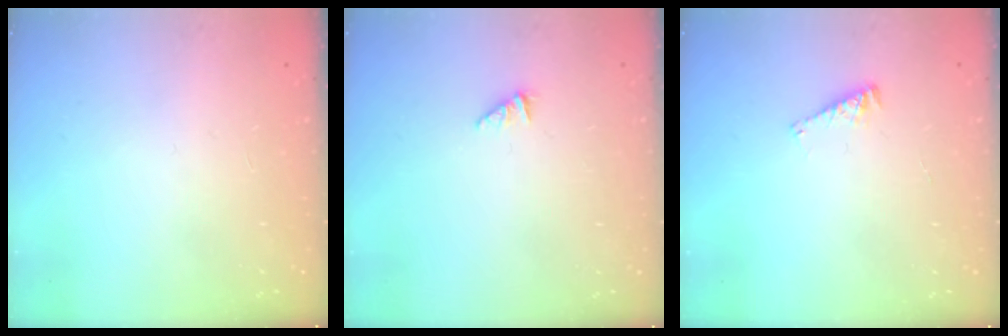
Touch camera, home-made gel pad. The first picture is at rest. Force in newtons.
{"total": 1.2, "press": 1.1, "slide": 0.2}
{"total": 2.6, "press": 2.6, "slide": 0.3}